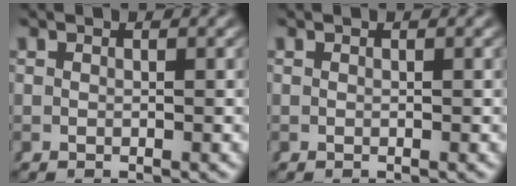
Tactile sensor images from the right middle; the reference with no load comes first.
{"total": 0.0}